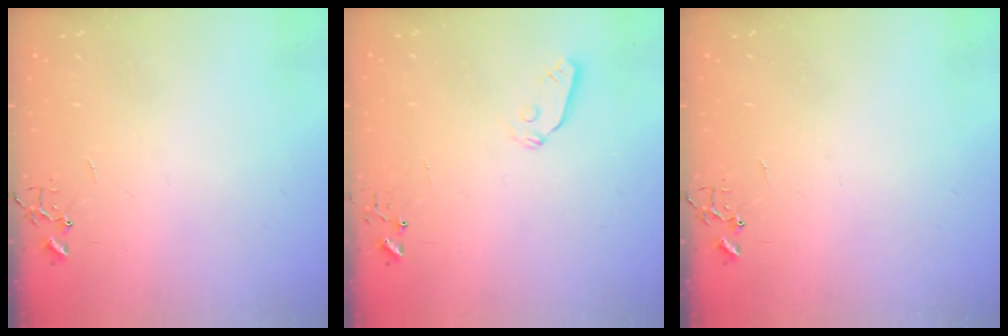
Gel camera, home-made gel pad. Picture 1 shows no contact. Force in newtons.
{"total": 3.8, "press": 3.8, "slide": 0.6}
{"total": 0.0}